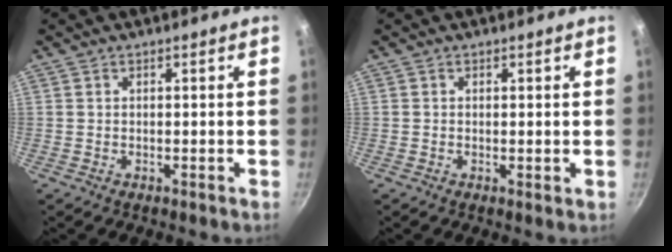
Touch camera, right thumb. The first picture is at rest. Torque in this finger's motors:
{"motor_torque": [-0.57, -0.02, -0.33, 0.03, -0.01]}